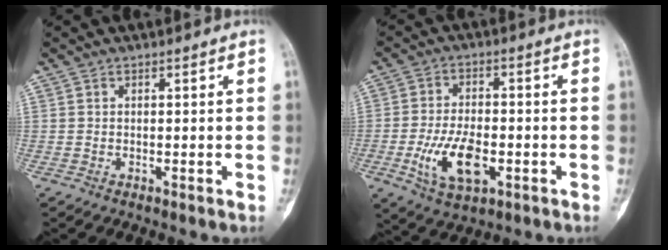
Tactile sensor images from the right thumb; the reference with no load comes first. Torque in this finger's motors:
{"motor_torque": [0.19, 0.13, 0.74, 0.10, 0.09]}